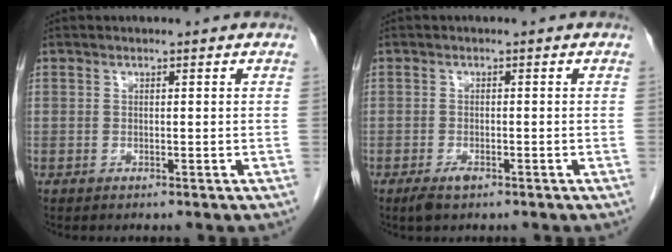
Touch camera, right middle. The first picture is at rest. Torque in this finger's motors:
{"motor_torque": [0.68, -0.31, 0.10, 0.02]}